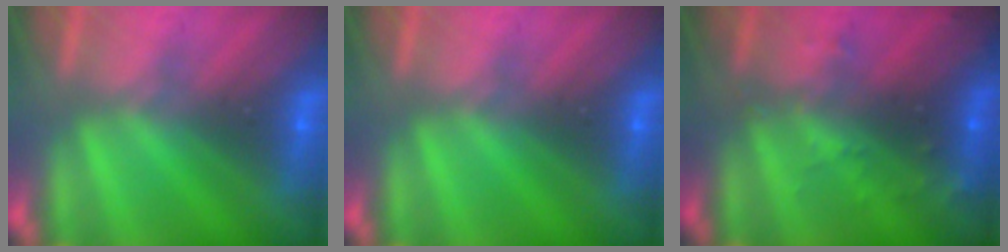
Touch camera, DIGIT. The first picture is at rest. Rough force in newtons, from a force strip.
{"total": 0.0}
{"total": 3.0}